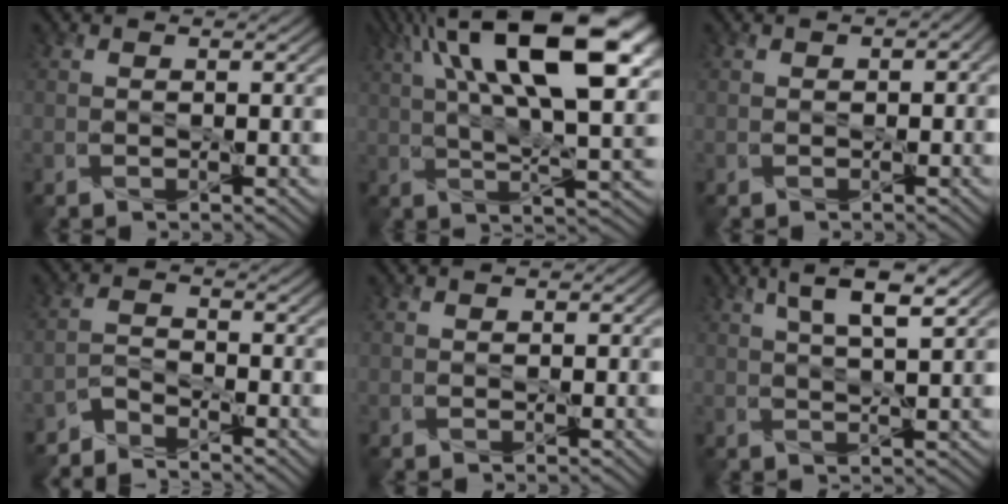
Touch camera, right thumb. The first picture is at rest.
{"total": 18.1, "force": [6.7, 6.6, 15.5], "torque": [-0.265, 0.033, 0.102]}
{"total": 1.4, "force": [0.0, 1.2, 0.9], "torque": [-0.016, -0.003, -0.002]}
{"total": 3.2, "force": [-3.1, 0.6, 0.6], "torque": [-0.013, 0.000, -0.073]}
{"total": 0.7, "force": [0.0, 0.6, 0.3], "torque": [-0.005, -0.004, -0.003]}
{"total": 6.0, "force": [3.0, 1.3, 5.0], "torque": [-0.089, 0.006, 0.056]}